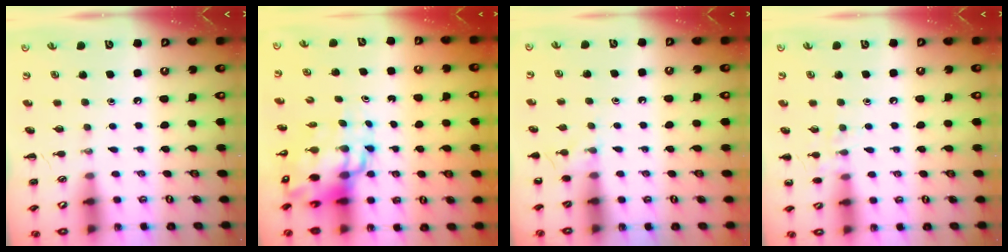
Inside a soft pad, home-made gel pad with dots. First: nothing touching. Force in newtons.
{"total": 13.2, "press": 12.7, "slide": 3.7}
{"total": 4.9, "press": 4.6, "slide": 1.7}
{"total": 6.3, "press": 6.2, "slide": 1.2}